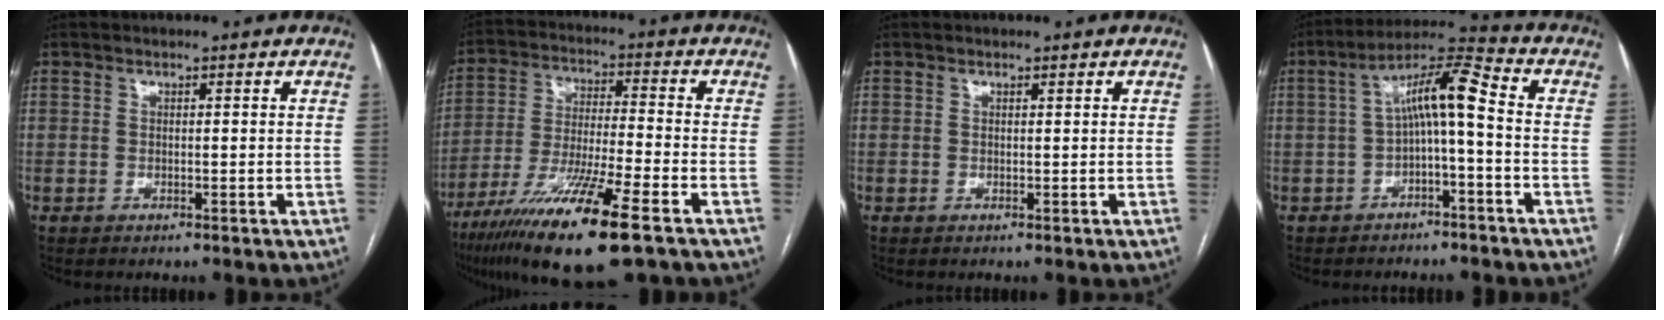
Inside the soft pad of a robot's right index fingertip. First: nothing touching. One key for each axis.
{"total": 17.0, "fx": -10.0, "fy": 0.8, "fz": 13.8, "tx": -0.263, "ty": -0.047, "tz": -0.178}
{"total": 0.0}
{"total": 8.6, "fx": -0.6, "fy": 1.2, "fz": 8.5, "tx": -0.149, "ty": 0.040, "tz": -0.012}